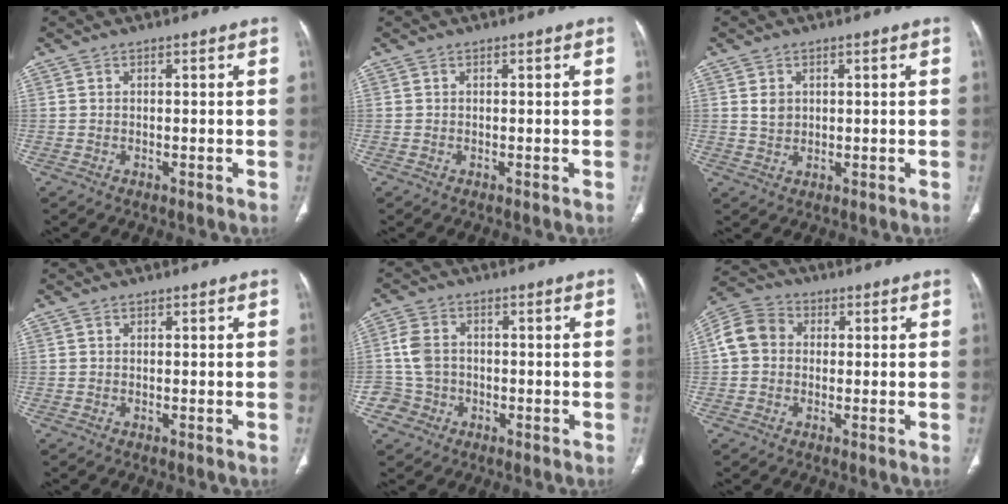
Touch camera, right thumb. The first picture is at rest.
{"total": 0.0}
{"total": 2.7, "force": [0.8, 2.2, 1.4], "torque": [-0.015, -0.006, 0.019]}
{"total": 0.0}
{"total": 5.6, "force": [-0.9, 5.1, 2.0], "torque": [-0.026, 0.018, -0.018]}
{"total": 7.6, "force": [0.6, 6.5, 4.0], "torque": [-0.071, 0.023, -0.001]}